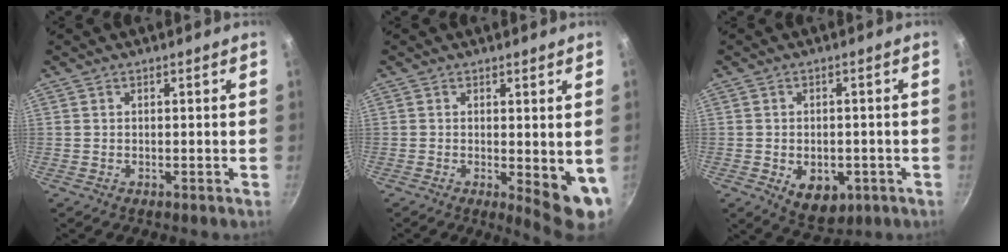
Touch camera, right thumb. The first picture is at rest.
{"total": 7.5, "force": [-0.2, 2.7, 7.0], "torque": [-0.080, -0.017, 0.003]}
{"total": 8.0, "force": [-2.5, 5.3, 5.4], "torque": [-0.055, 0.000, -0.022]}